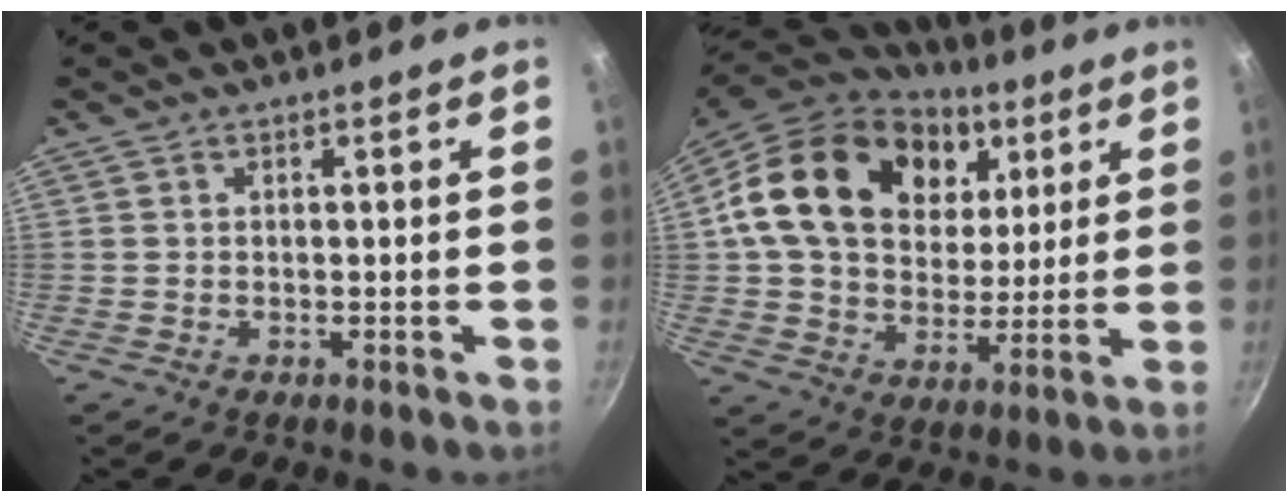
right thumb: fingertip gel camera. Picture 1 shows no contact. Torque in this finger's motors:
{"motor_torque": [1.58, 3.39, 0.76, -0.56, 0.18]}